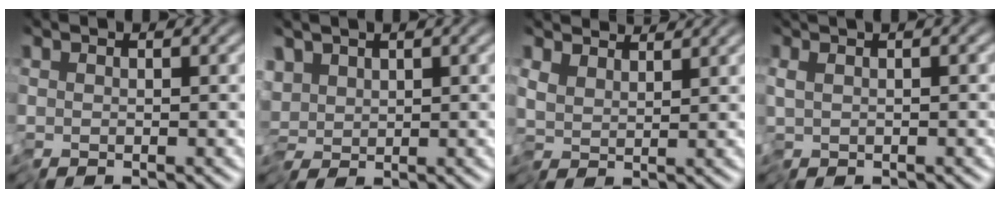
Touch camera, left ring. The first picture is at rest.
{"total": 1.9, "force": [-0.1, 0.9, 1.7], "torque": [-0.026, 0.008, -0.010]}
{"total": 3.3, "force": [2.6, 1.4, 1.5], "torque": [-0.035, 0.006, 0.037]}
{"total": 1.9, "force": [0.3, 0.5, 1.8], "torque": [-0.032, 0.007, 0.003]}